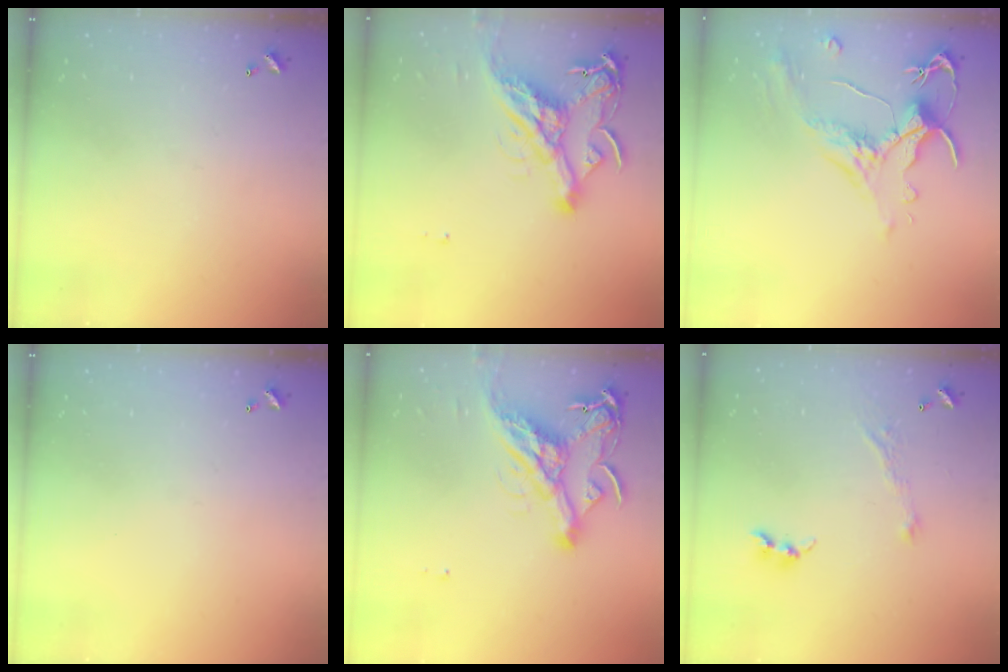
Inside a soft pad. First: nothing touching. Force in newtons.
{"total": 10.7, "press": 10.6, "slide": 1.6}
{"total": 1.6, "press": 1.1, "slide": 1.2}
{"total": 0.0}
{"total": 10.7, "press": 10.6, "slide": 1.6}
{"total": 2.9, "press": 2.8, "slide": 0.4}